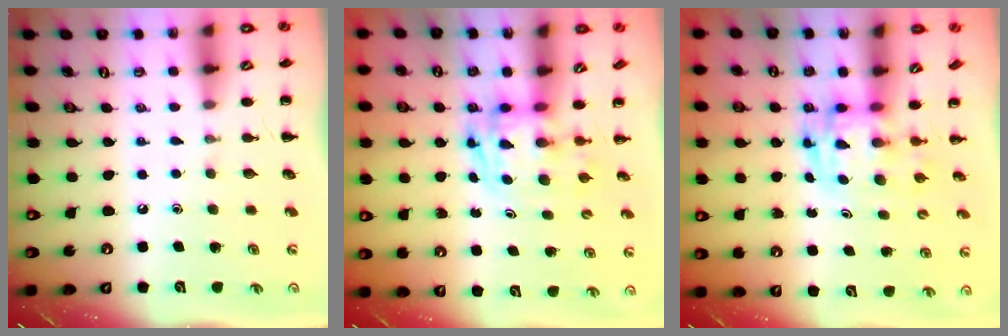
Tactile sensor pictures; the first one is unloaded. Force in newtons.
{"total": 2.7, "press": 2.6, "slide": 0.5}
{"total": 2.8, "press": 2.7, "slide": 0.5}